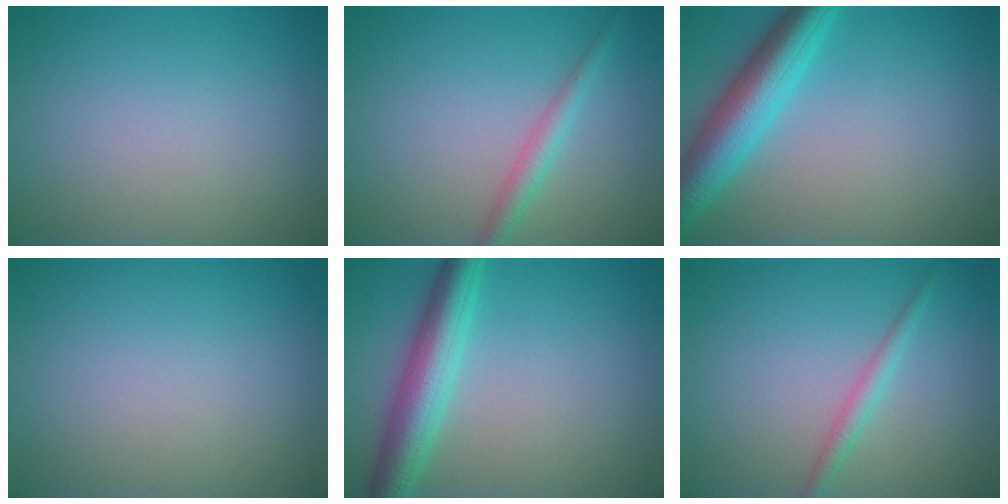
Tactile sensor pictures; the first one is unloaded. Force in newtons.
{"total": 2.1, "press": 2.1, "slide": 0.1}
{"total": 6.2, "press": 6.2, "slide": 0.3}
{"total": 0.0}
{"total": 5.5, "press": 5.5, "slide": 0.1}
{"total": 1.6, "press": 1.6, "slide": 0.0}